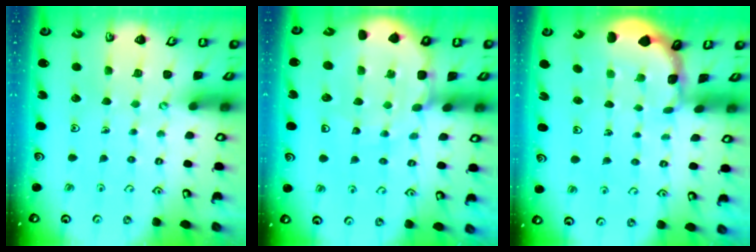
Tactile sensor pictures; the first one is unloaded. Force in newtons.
{"total": 8.5, "press": 8.4, "slide": 1.2}
{"total": 1.5, "press": 1.5, "slide": 0.1}